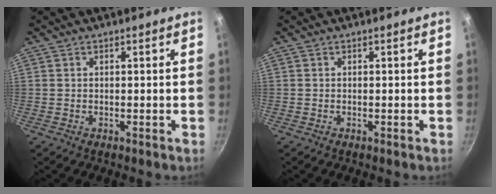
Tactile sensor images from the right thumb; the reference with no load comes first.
{"total": 0.0}